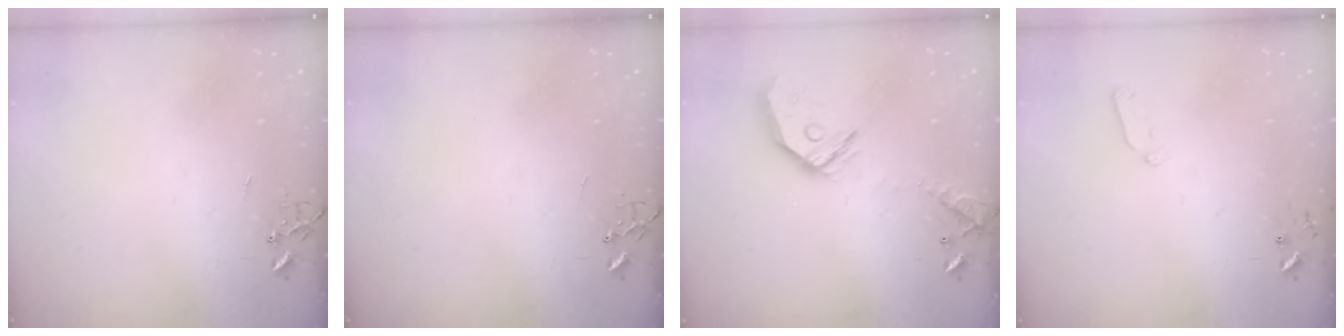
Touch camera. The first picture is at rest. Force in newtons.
{"total": 0.0}
{"total": 16.2, "press": 16.1, "slide": 2.1}
{"total": 6.0, "press": 5.9, "slide": 1.0}